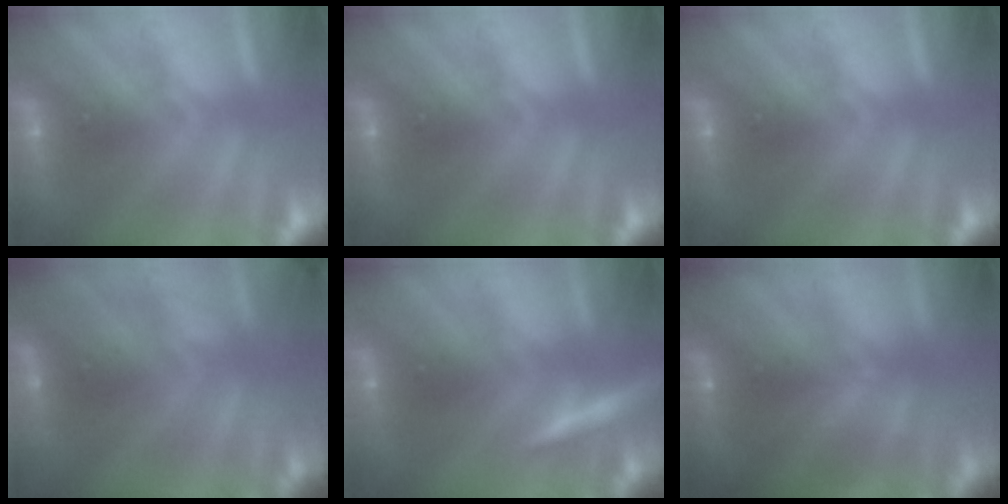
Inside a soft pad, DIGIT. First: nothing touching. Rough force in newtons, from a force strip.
{"total": 0.0}
{"total": 0.0}
{"total": 2.7}
{"total": 2.9}
{"total": 8.9}